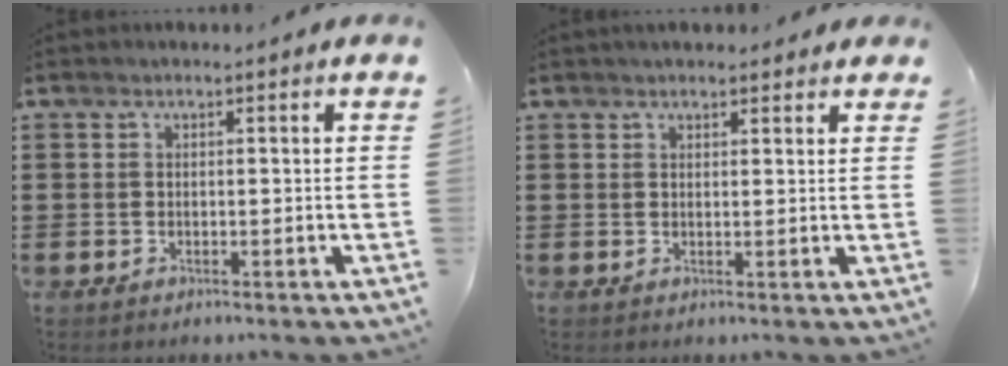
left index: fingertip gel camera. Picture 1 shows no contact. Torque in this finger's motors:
{"motor_torque": [1.70, -0.44, 0.72, 0.06]}